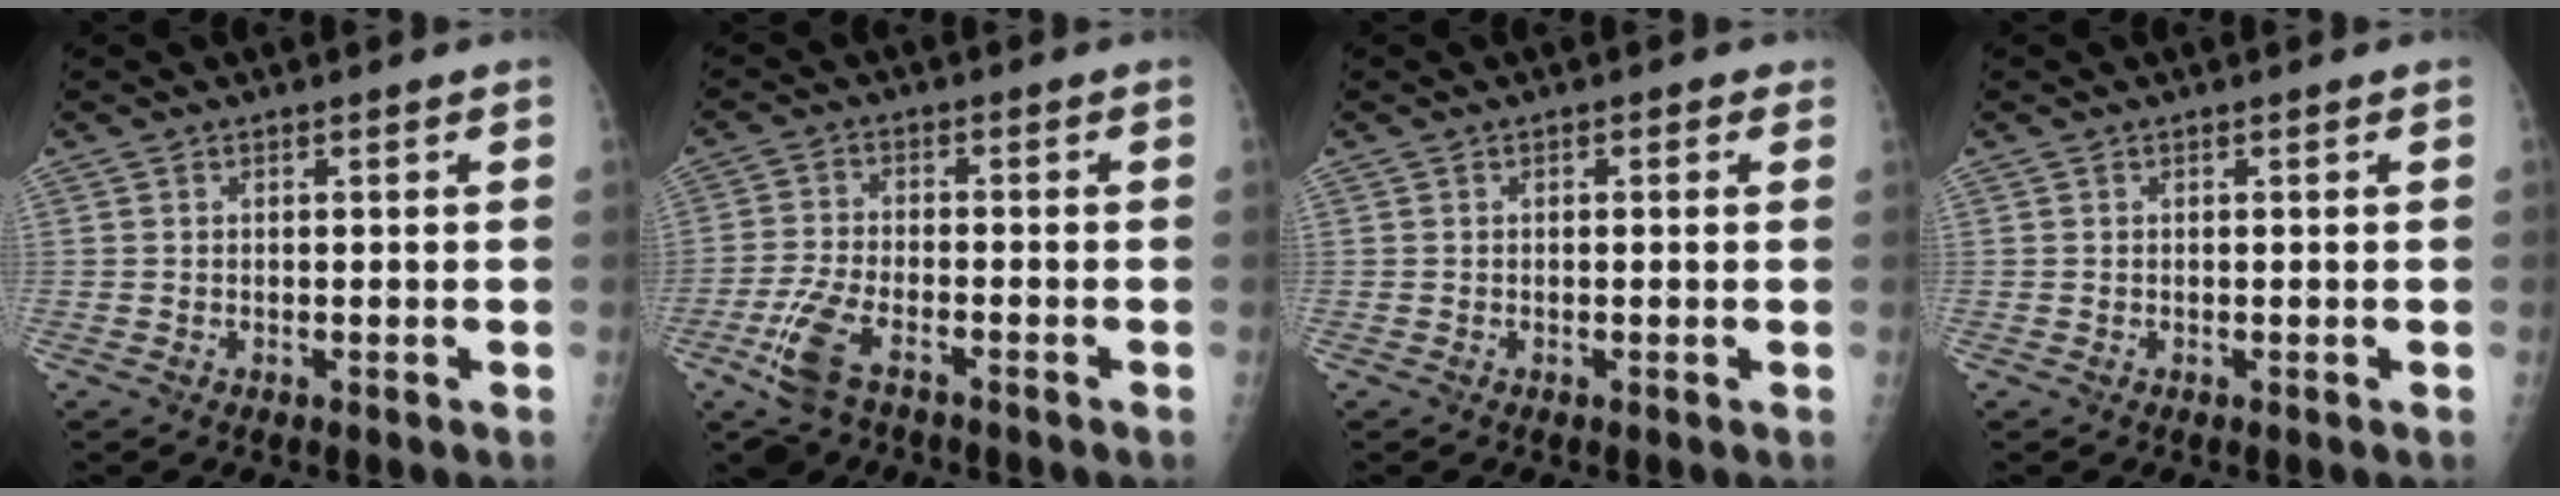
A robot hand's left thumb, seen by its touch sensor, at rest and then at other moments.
{"total": 8.4, "force": [-4.9, 3.7, 5.7], "torque": [-0.130, 0.009, -0.090]}
{"total": 1.1, "force": [0.5, 0.7, 0.8], "torque": [0.001, 0.003, 0.001]}
{"total": 0.0}